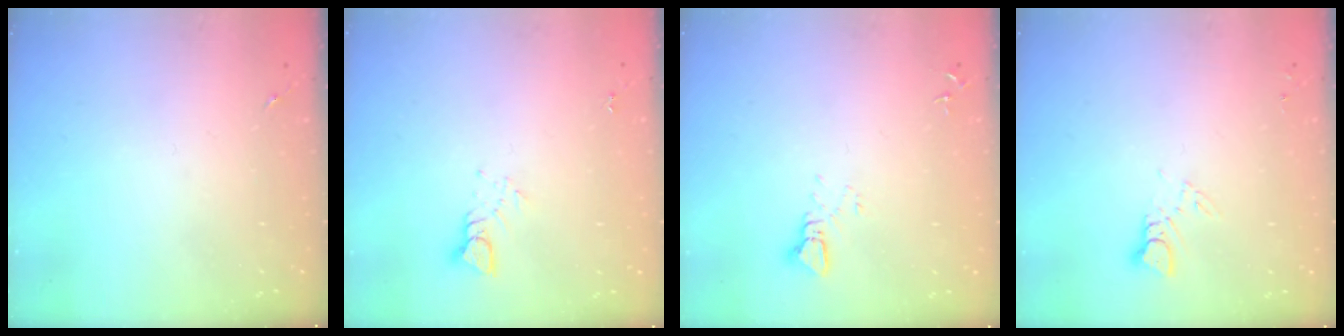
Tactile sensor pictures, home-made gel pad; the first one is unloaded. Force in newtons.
{"total": 3.9, "press": 3.8, "slide": 0.3}
{"total": 2.5, "press": 2.5, "slide": 0.1}
{"total": 3.0, "press": 3.0, "slide": 0.3}